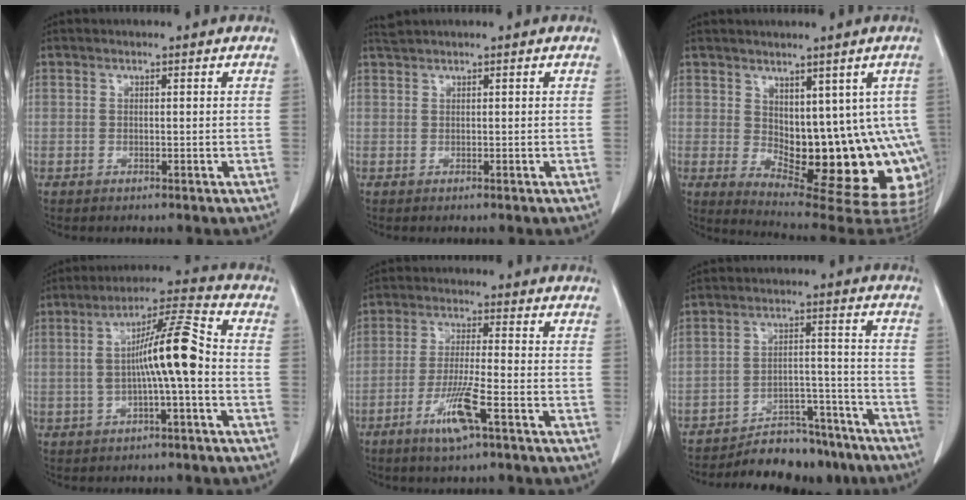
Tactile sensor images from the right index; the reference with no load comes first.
{"total": 1.1, "force": [0.9, -0.1, 0.6], "torque": [-0.016, 0.019, 0.021]}
{"total": 16.1, "force": [-0.6, 7.2, 14.3], "torque": [-0.140, -0.004, 0.011]}
{"total": 10.3, "force": [-0.8, 0.7, 10.2], "torque": [-0.177, 0.026, -0.018]}
{"total": 7.5, "force": [-3.8, 0.1, 6.5], "torque": [-0.130, -0.011, -0.072]}
{"total": 13.4, "force": [-12.4, 4.4, 2.9], "torque": [-0.020, 0.040, -0.174]}